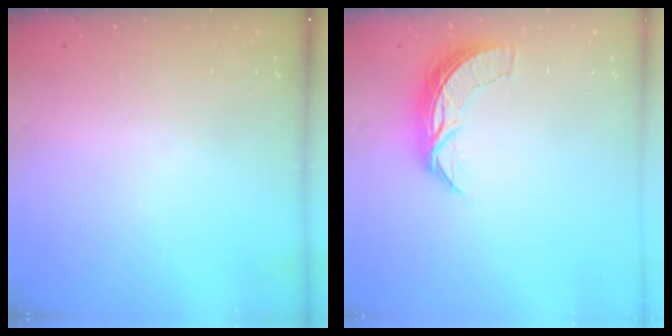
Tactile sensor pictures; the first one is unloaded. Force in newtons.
{"total": 7.4, "press": 7.3, "slide": 0.5}